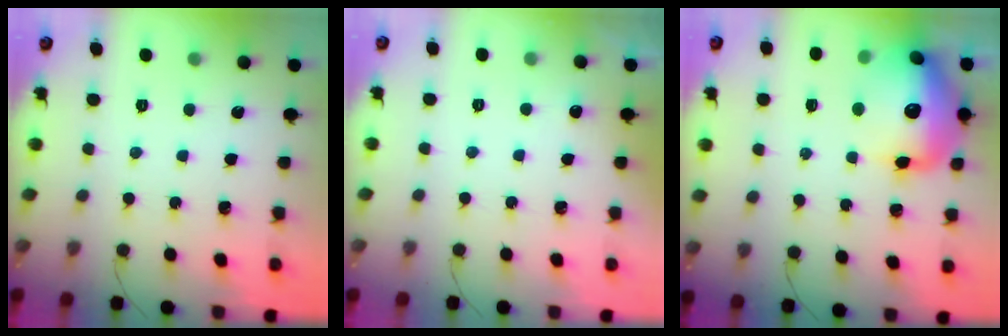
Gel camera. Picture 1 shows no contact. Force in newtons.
{"total": 2.8, "press": 2.5, "slide": 1.2}
{"total": 20.4, "press": 19.4, "slide": 6.3}